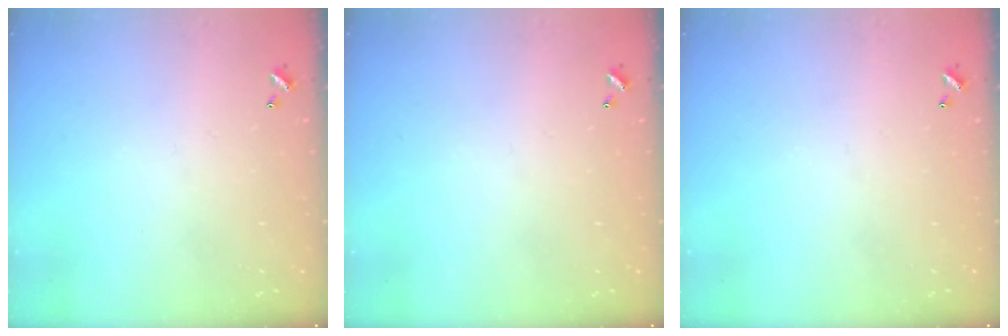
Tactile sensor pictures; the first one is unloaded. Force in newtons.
{"total": 0.0}
{"total": 0.0}